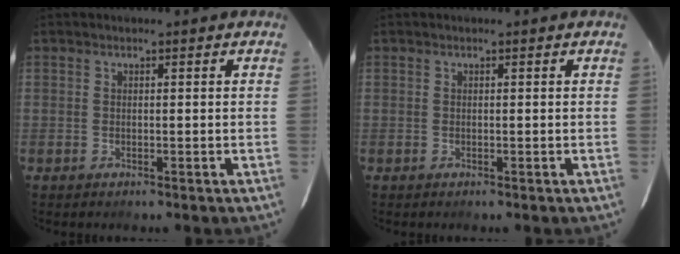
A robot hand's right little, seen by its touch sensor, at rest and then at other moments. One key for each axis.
{"total": 0.0}